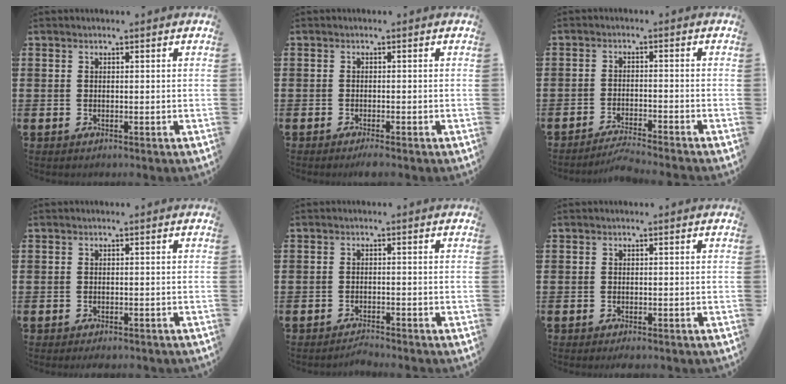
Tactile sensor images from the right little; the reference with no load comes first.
{"total": 1.1, "force": [-0.8, 0.0, 0.7], "torque": [-0.012, -0.001, -0.016]}
{"total": 2.8, "force": [-2.7, -0.3, 0.8], "torque": [-0.014, 0.003, -0.053]}
{"total": 0.8, "force": [-0.7, 0.0, 0.1], "torque": [-0.005, -0.001, -0.014]}
{"total": 1.4, "force": [-1.4, -0.1, 0.1], "torque": [-0.005, 0.004, -0.028]}
{"total": 0.7, "force": [-0.6, 0.1, 0.4], "torque": [-0.007, -0.003, -0.012]}